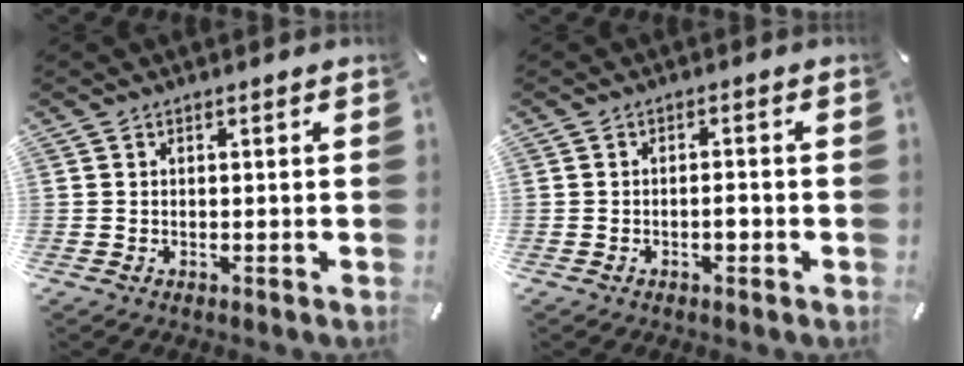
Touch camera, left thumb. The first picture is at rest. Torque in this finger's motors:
{"motor_torque": [0.35, 0.37, 0.10, 0.00, 0.00]}